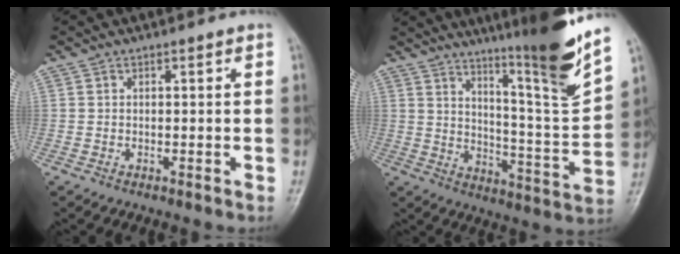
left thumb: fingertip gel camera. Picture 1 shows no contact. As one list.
[{"total": 18.9, "force": [12.7, 0.8, 14.0], "torque": [-0.187, -0.077, 0.197]}]